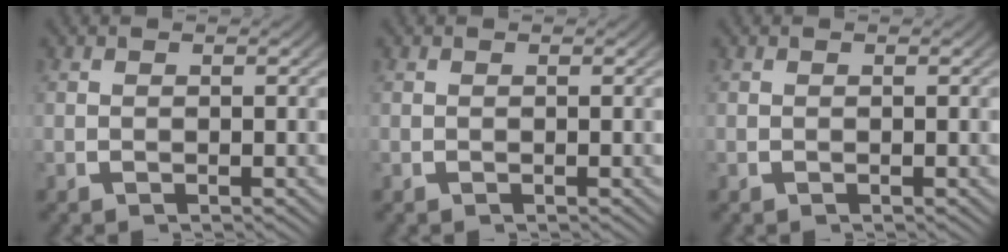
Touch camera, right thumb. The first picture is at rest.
{"total": 0.0}
{"total": 0.0}